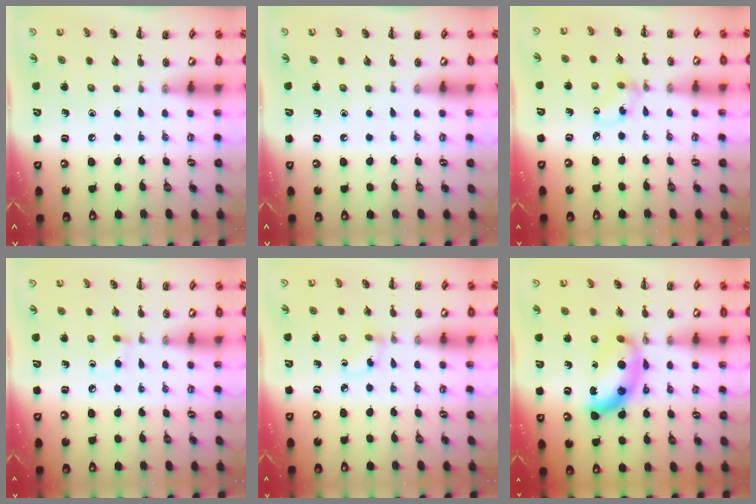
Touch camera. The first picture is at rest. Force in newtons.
{"total": 0.0}
{"total": 2.8, "press": 2.6, "slide": 1.0}
{"total": 3.9, "press": 3.6, "slide": 1.5}
{"total": 2.4, "press": 2.1, "slide": 1.1}
{"total": 12.0, "press": 12.0, "slide": 0.3}